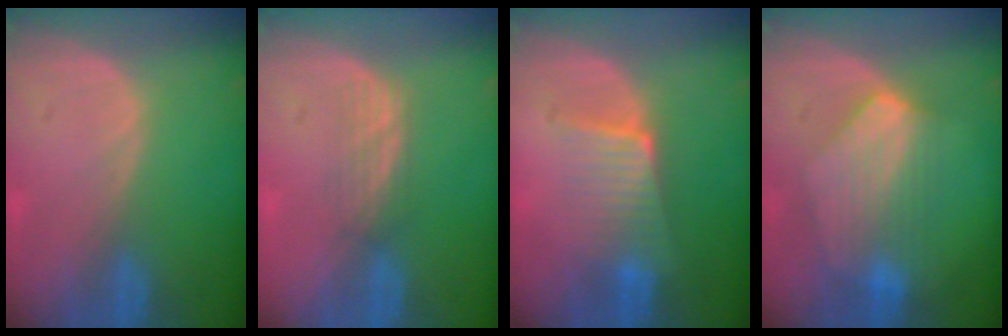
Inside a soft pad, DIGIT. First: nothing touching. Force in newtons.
{"total": 2.9, "press": 2.6, "slide": 1.4}
{"total": 6.5, "press": 5.7, "slide": 3.0}
{"total": 7.2, "press": 7.1, "slide": 1.2}